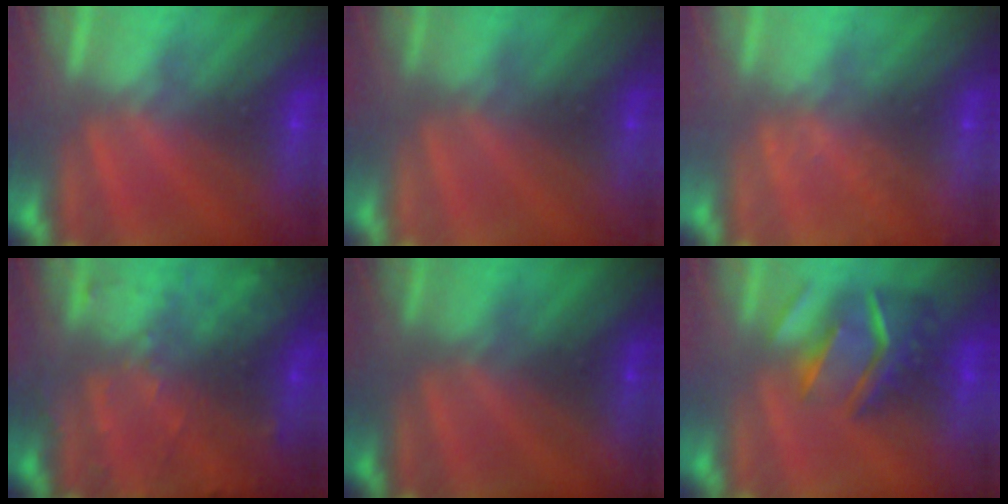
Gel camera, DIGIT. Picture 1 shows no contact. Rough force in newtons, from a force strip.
{"total": 3.0}
{"total": 2.4}
{"total": 5.9}
{"total": 1.9}
{"total": 6.1}